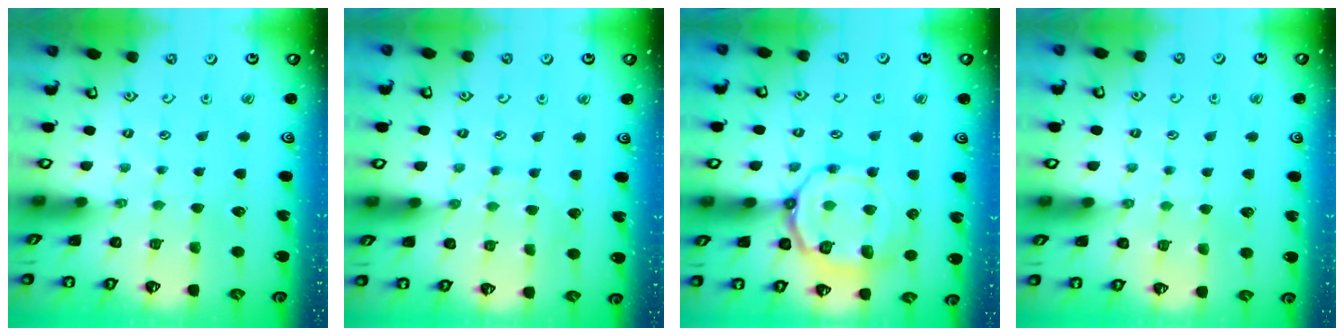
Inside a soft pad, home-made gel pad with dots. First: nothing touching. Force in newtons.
{"total": 6.0, "press": 6.0, "slide": 0.6}
{"total": 14.0, "press": 13.9, "slide": 1.6}
{"total": 3.9, "press": 3.9, "slide": 0.4}